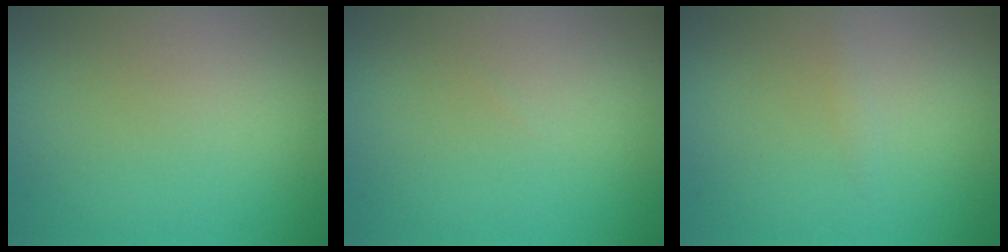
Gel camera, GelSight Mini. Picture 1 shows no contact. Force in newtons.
{"total": 0.0}
{"total": 0.6, "press": 0.6, "slide": 0.0}